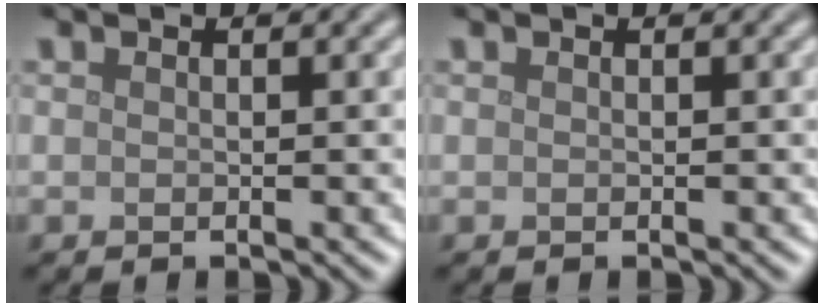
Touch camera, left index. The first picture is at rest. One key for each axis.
{"total": 0.0}